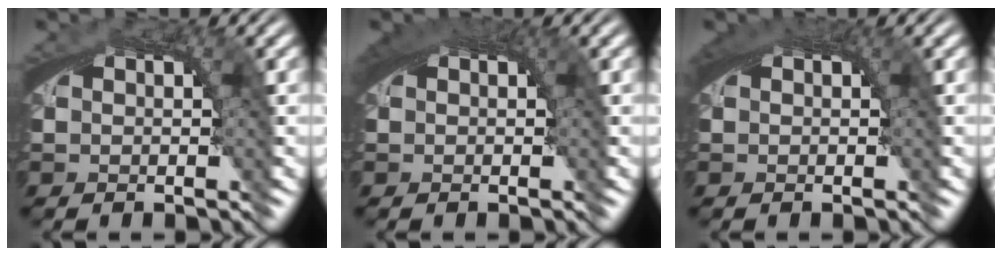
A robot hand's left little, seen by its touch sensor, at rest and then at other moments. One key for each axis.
{"total": 1.9, "fx": 0.7, "fy": 0.5, "fz": 1.7, "tx": -0.025, "ty": 0.006, "tz": 0.010}
{"total": 1.5, "fx": 0.5, "fy": 0.3, "fz": 1.4, "tx": -0.022, "ty": 0.004, "tz": 0.008}